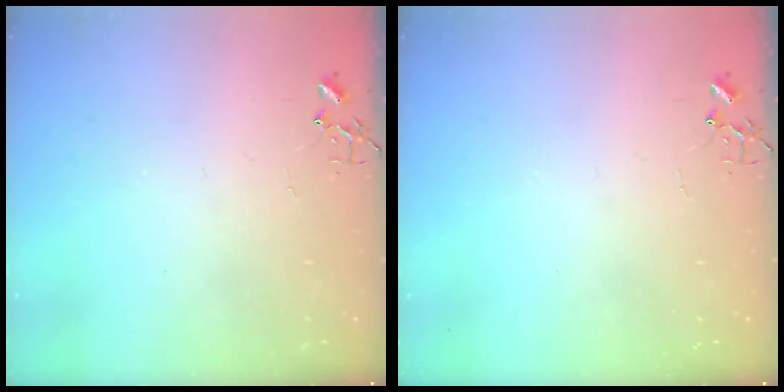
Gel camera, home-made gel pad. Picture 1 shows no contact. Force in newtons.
{"total": 0.0}